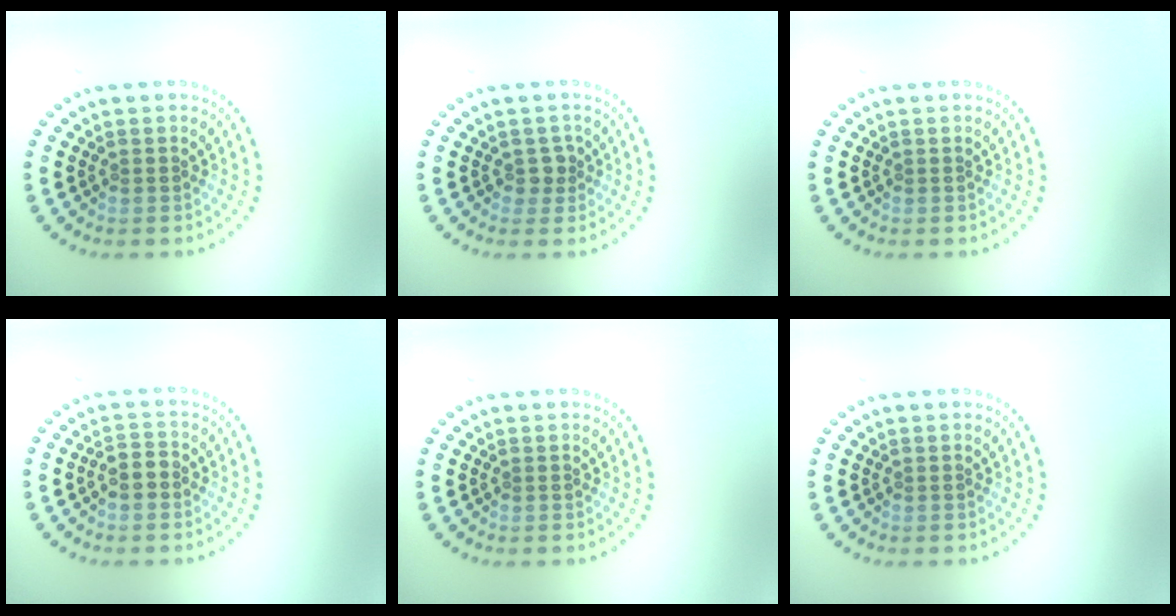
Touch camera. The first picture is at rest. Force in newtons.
{"total": 1.3, "press": 1.1, "slide": 0.7}
{"total": 0.0}
{"total": 1.8, "press": 1.5, "slide": 0.9}
{"total": 0.0}
{"total": 0.0}